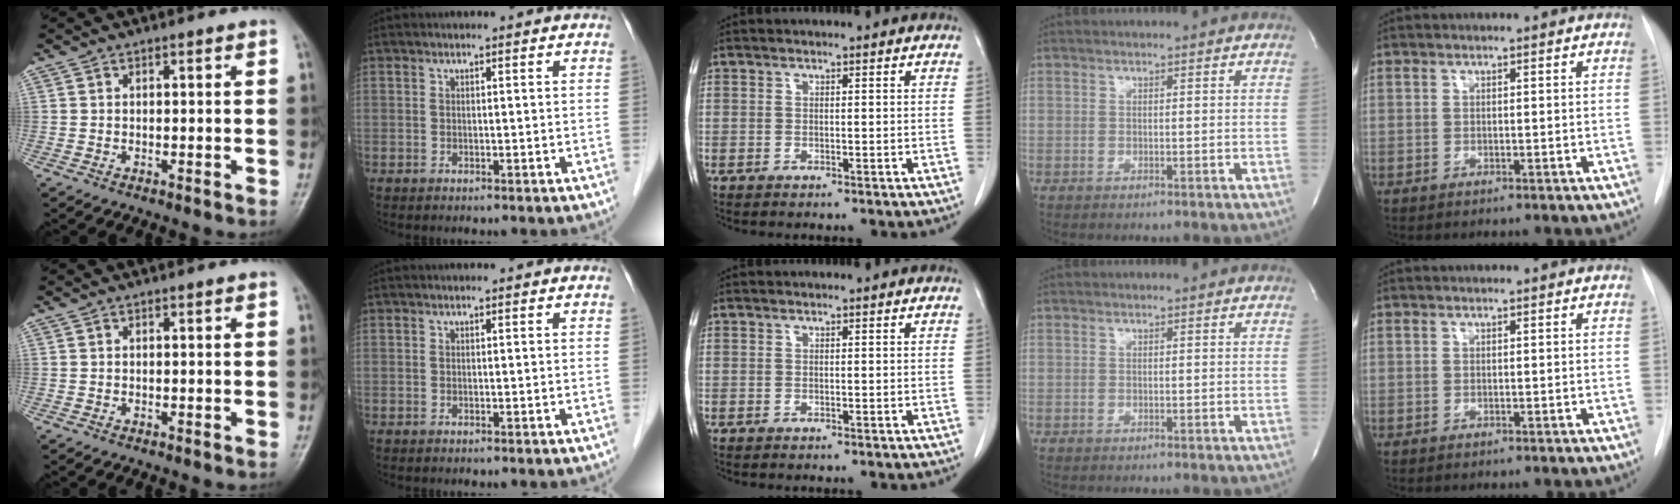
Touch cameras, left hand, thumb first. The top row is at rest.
{}